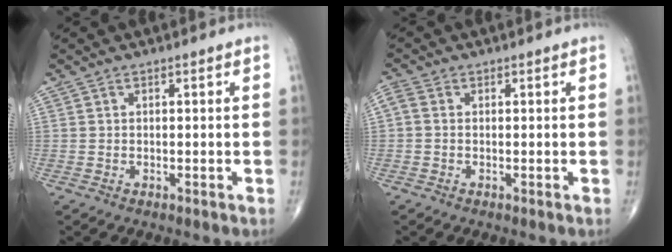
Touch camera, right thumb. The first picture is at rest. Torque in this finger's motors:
{"motor_torque": [-0.28, 0.28, 0.33, 0.05, 0.10]}